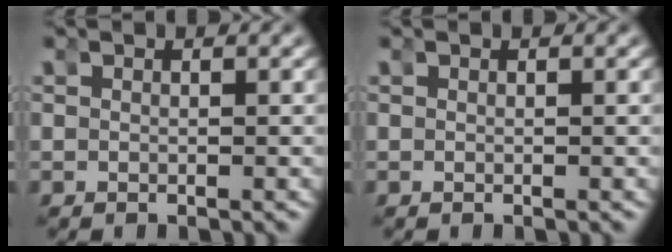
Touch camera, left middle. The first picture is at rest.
{"total": 0.0}